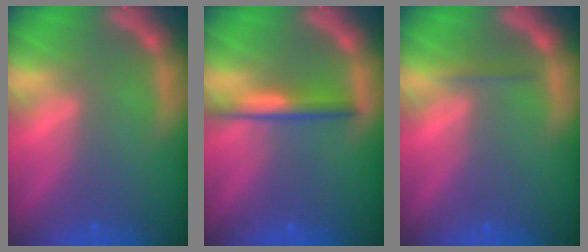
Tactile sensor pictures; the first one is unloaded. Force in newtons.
{"total": 3.0}
{"total": 0.9}